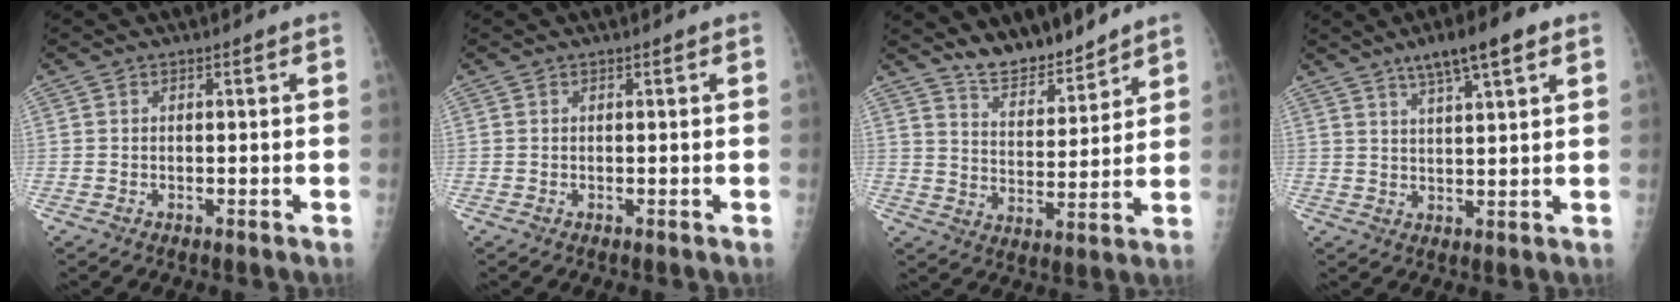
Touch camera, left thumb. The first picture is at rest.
{"total": 0.0}
{"total": 8.6, "force": [7.9, 2.4, 2.5], "torque": [-0.019, -0.059, 0.145]}
{"total": 8.2, "force": [5.0, 1.5, 6.3], "torque": [-0.098, -0.009, 0.083]}